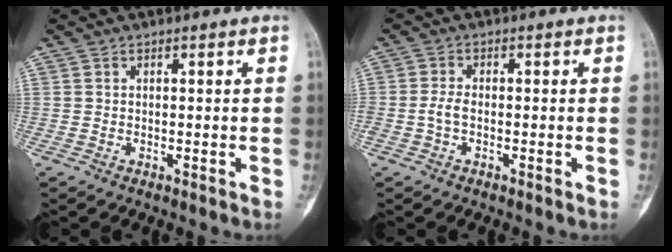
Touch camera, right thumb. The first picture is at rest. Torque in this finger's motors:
{"motor_torque": [0.48, 0.50, 0.52, 0.09, -0.01]}